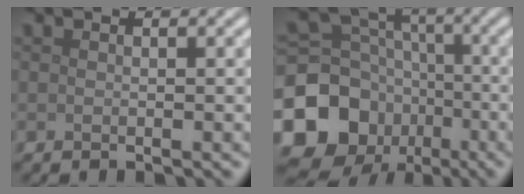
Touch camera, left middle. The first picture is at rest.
{"total": 13.7, "force": [-5.9, 11.5, 4.8], "torque": [-0.123, -0.016, -0.122]}